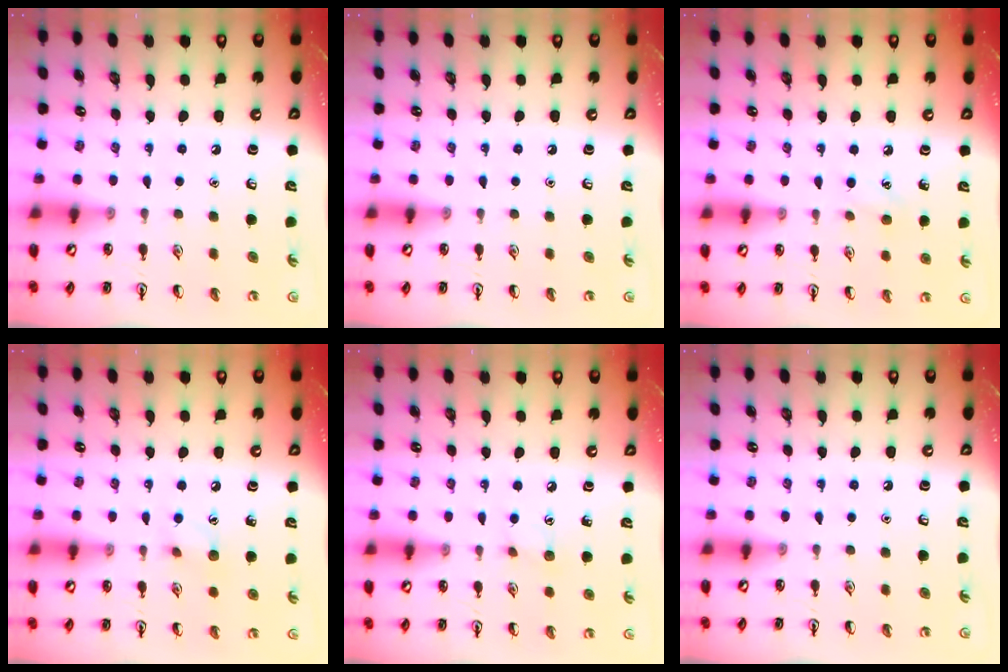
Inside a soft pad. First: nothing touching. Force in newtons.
{"total": 0.0}
{"total": 6.4, "press": 6.2, "slide": 1.9}
{"total": 6.6, "press": 6.4, "slide": 1.9}
{"total": 5.8, "press": 5.6, "slide": 1.5}
{"total": 0.0}